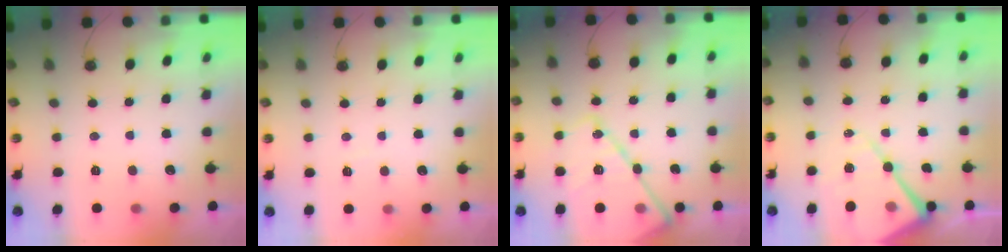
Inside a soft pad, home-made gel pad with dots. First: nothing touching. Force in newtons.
{"total": 3.5, "press": 3.5, "slide": 0.6}
{"total": 17.5, "press": 17.5, "slide": 1.5}
{"total": 13.0, "press": 13.0, "slide": 1.1}